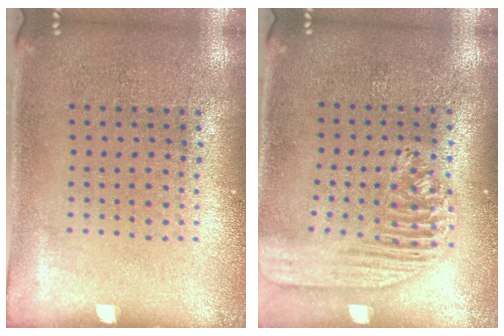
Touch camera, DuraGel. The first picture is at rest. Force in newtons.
{"total": 1.7, "press": 1.6, "slide": 0.6}